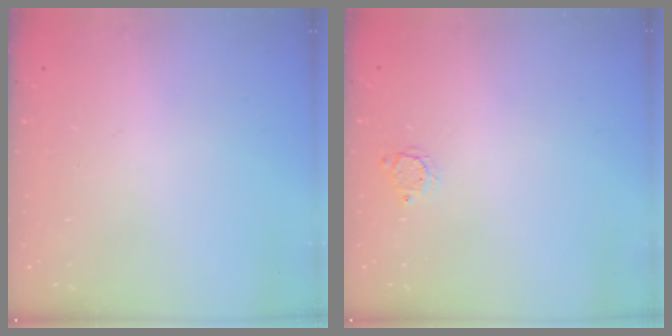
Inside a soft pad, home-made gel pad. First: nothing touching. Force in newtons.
{"total": 2.7, "press": 2.7, "slide": 0.2}